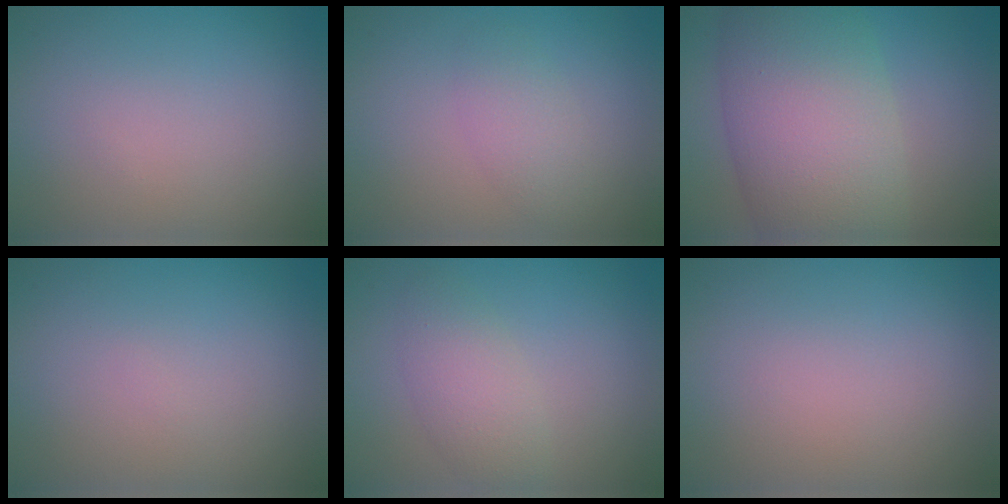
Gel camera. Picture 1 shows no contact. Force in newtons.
{"total": 2.1, "press": 2.1, "slide": 0.0}
{"total": 11.8, "press": 11.8, "slide": 0.5}
{"total": 0.0}
{"total": 2.9, "press": 2.9, "slide": 0.2}
{"total": 0.0}